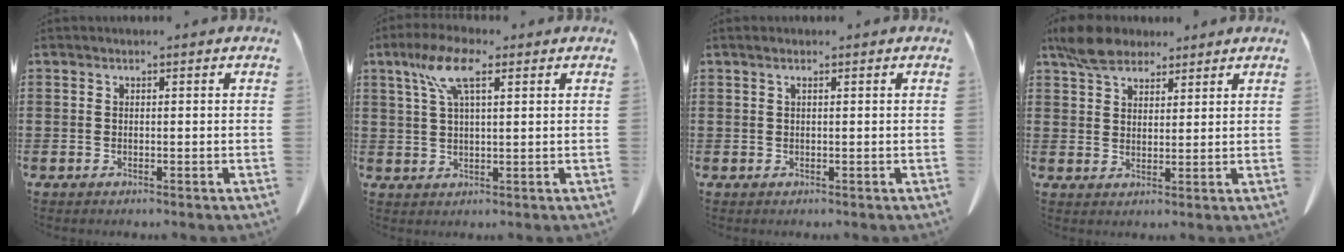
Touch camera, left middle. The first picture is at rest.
{"total": 7.4, "force": [3.7, 2.1, 6.0], "torque": [-0.127, 0.011, 0.065]}
{"total": 0.8, "force": [0.4, 0.0, 0.7], "torque": [-0.015, 0.000, 0.009]}
{"total": 6.1, "force": [4.8, 2.9, 2.4], "torque": [-0.055, 0.000, 0.092]}